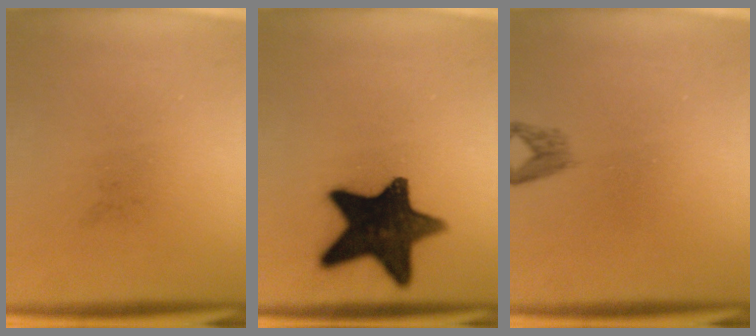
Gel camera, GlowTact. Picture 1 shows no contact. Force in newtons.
{"total": 15.9}
{"total": 1.4}